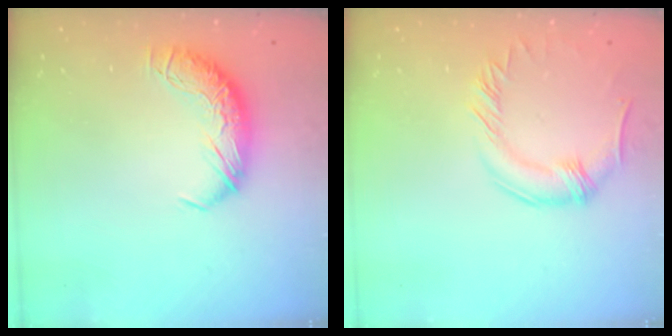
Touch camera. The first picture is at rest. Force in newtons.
{"total": 0.0}